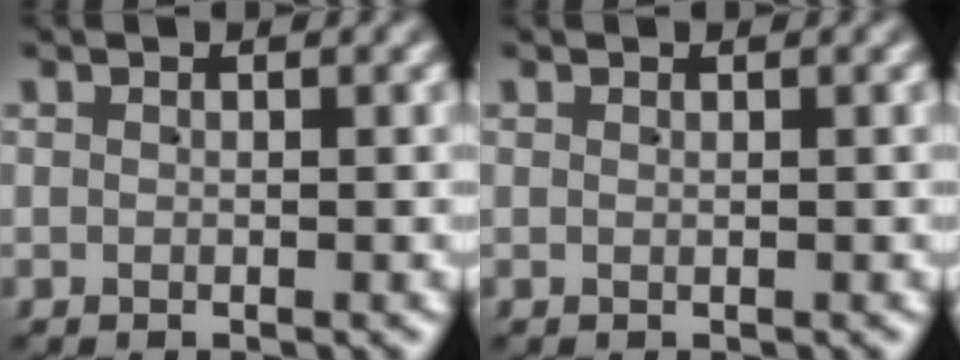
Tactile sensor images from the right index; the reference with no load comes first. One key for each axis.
{"total": 0.0}